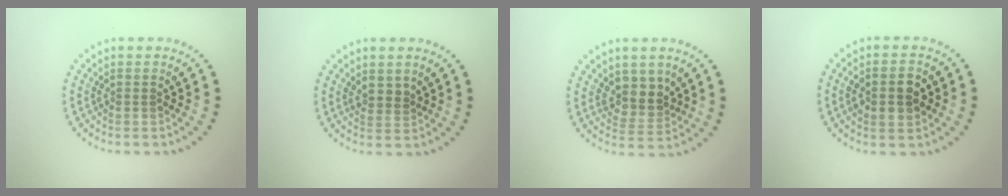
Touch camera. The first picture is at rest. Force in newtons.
{"total": 1.0, "press": 0.8, "slide": 0.6}
{"total": 2.8, "press": 2.3, "slide": 1.6}
{"total": 3.8, "press": 3.7, "slide": 0.3}